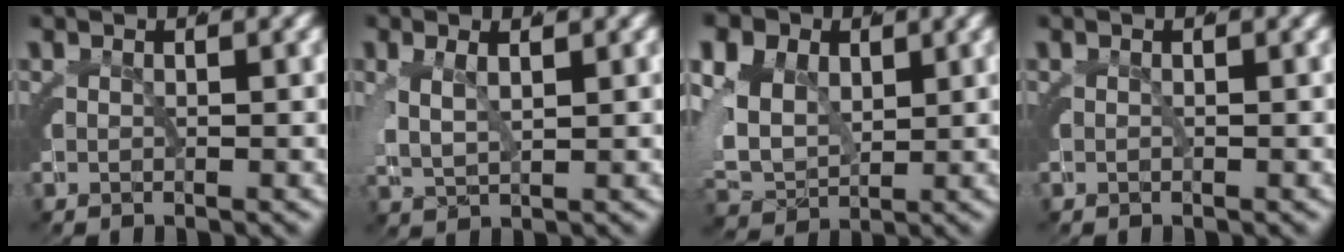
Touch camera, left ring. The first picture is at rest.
{"total": 3.2, "force": [0.5, 2.2, 2.2], "torque": [-0.059, -0.005, 0.016]}
{"total": 10.5, "force": [0.6, 9.0, 5.4], "torque": [-0.140, -0.024, 0.010]}
{"total": 0.0}